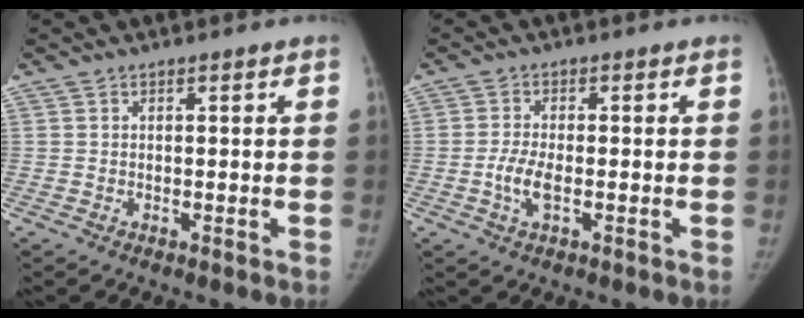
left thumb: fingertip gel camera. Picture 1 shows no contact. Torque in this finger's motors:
{"motor_torque": [-0.40, 0.46, 0.31, 0.25, 0.01]}